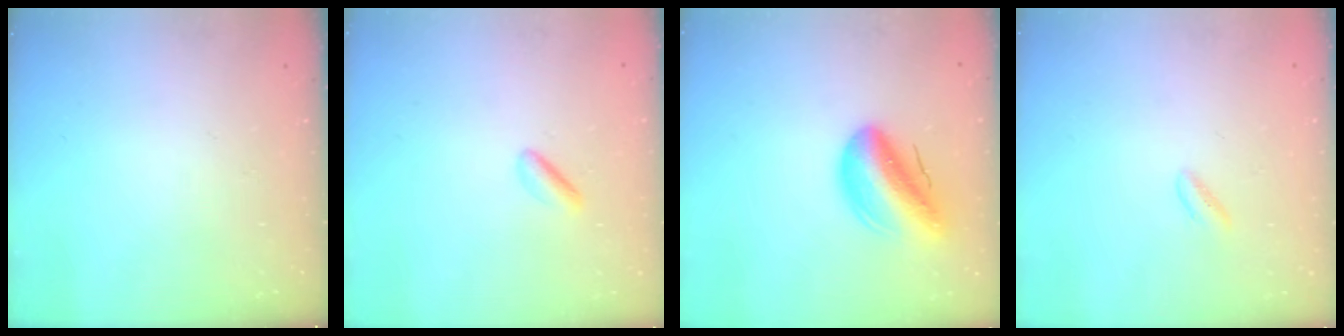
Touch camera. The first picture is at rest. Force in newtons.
{"total": 1.7, "press": 1.5, "slide": 0.9}
{"total": 12.8, "press": 12.1, "slide": 4.1}
{"total": 1.0, "press": 0.8, "slide": 0.6}